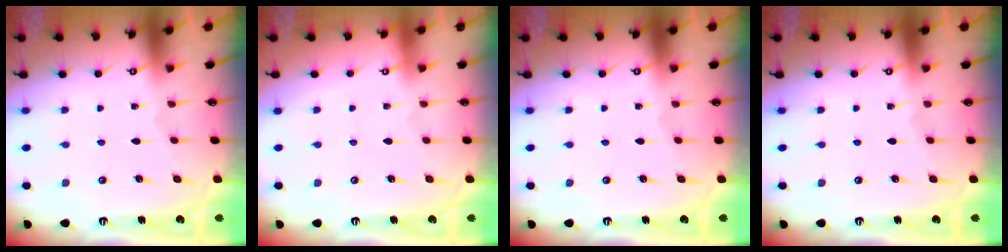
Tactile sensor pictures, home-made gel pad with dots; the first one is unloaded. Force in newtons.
{"total": 3.9, "press": 3.9, "slide": 0.1}
{"total": 0.0}
{"total": 0.0}